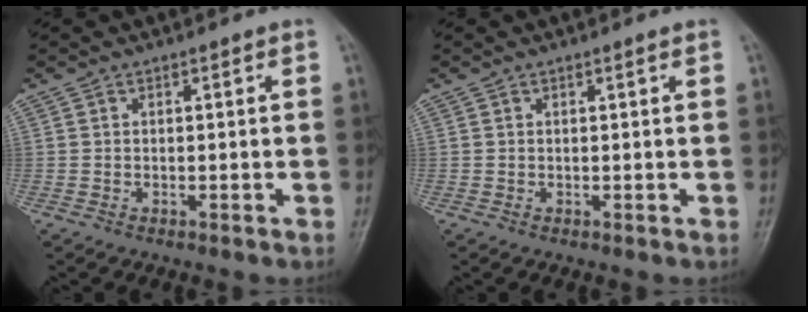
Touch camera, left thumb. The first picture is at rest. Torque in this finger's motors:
{"motor_torque": [0.01, 0.06, -0.16, 0.07, -0.02]}